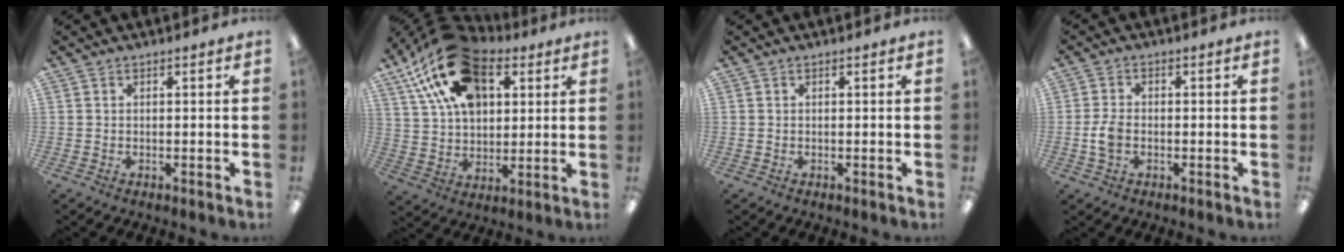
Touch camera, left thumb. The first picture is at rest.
{"total": 21.6, "force": [11.4, 13.1, 12.8], "torque": [-0.238, -0.034, 0.206]}
{"total": 0.0}
{"total": 4.6, "force": [-0.8, 2.9, 3.5], "torque": [-0.078, 0.000, -0.018]}